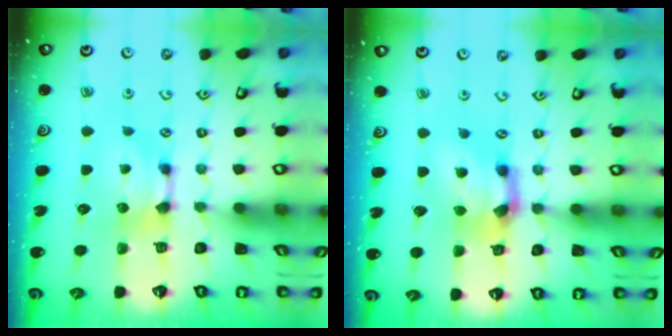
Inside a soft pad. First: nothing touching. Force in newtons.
{"total": 3.8, "press": 3.1, "slide": 2.1}